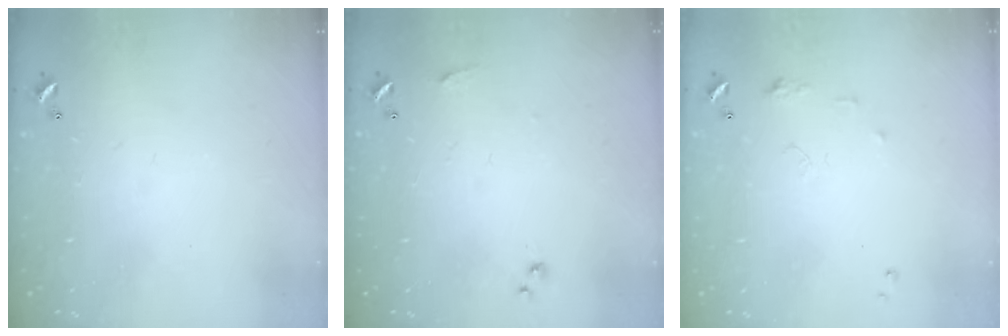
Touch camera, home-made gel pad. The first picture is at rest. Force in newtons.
{"total": 5.1, "press": 5.0, "slide": 0.7}
{"total": 6.3, "press": 6.3, "slide": 0.7}